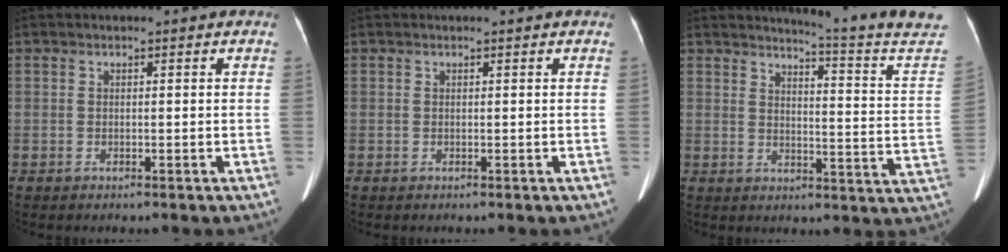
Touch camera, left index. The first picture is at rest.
{"total": 0.0}
{"total": 15.8, "force": [14.9, -3.2, 4.1], "torque": [-0.067, -0.120, 0.164]}